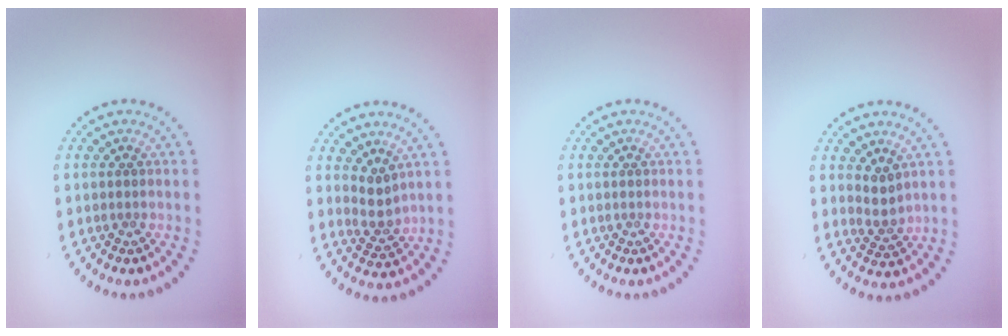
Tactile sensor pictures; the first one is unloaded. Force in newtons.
{"total": 2.1, "press": 1.6, "slide": 1.3}
{"total": 0.0}
{"total": 1.9, "press": 1.4, "slide": 1.2}